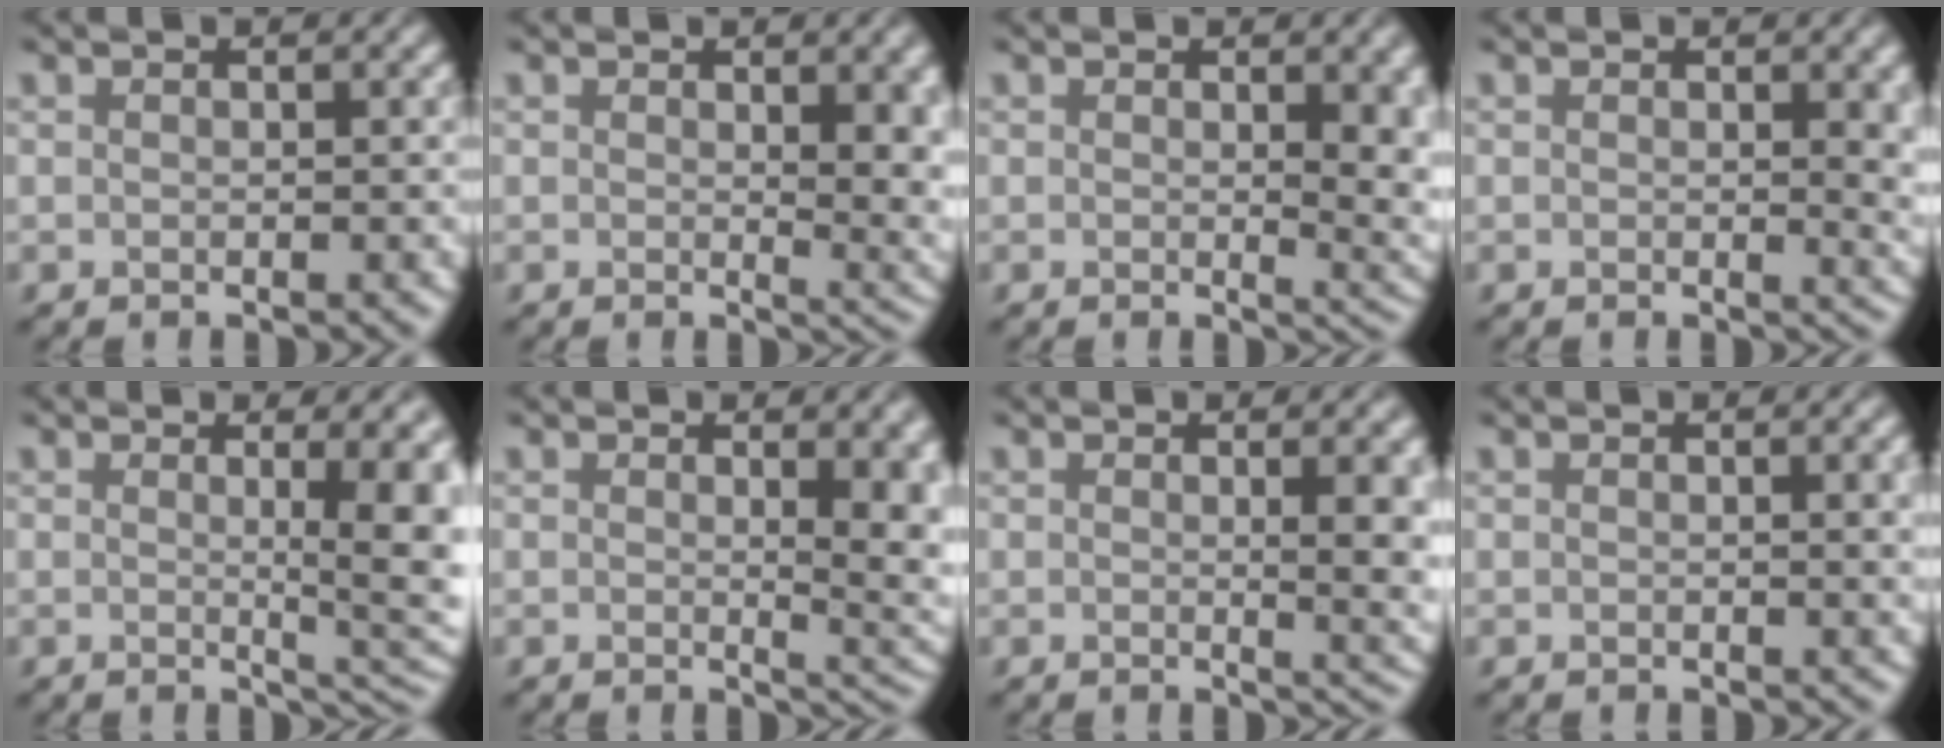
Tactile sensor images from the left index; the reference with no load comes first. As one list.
[{"total": 5.1, "force": [0.8, 1.9, 4.7], "torque": [-0.052, -0.013, 0.018]}, {"total": 5.1, "force": [0.5, 1.9, 4.7], "torque": [-0.046, -0.011, 0.011]}, {"total": 2.9, "force": [0.5, 0.9, 2.8], "torque": [-0.026, -0.002, 0.007]}, {"total": 7.3, "force": [0.7, 2.1, 6.9], "torque": [-0.061, -0.003, 0.011]}, {"total": 6.7, "force": [1.0, 2.8, 6.1], "torque": [-0.044, -0.007, 0.021]}, {"total": 5.7, "force": [0.6, 1.9, 5.4], "torque": [-0.047, -0.005, 0.012]}, {"total": 2.6, "force": [0.4, 0.8, 2.4], "torque": [-0.022, 0.003, 0.003]}]